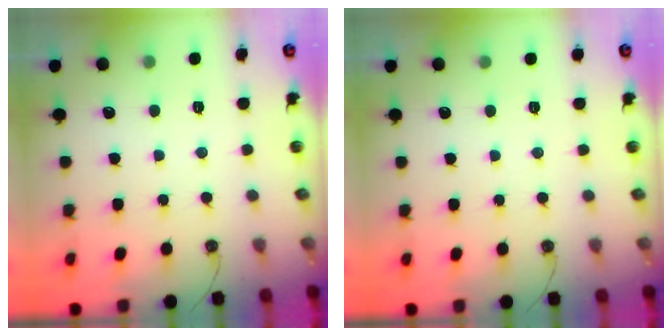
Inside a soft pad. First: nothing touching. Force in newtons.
{"total": 1.7, "press": 0.9, "slide": 1.5}